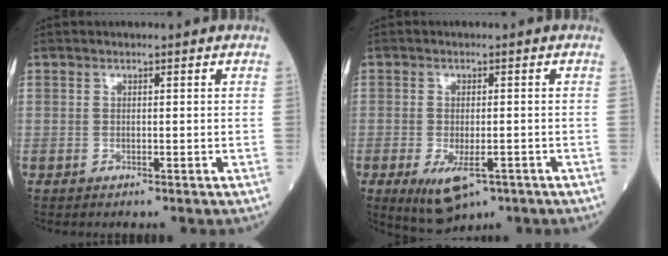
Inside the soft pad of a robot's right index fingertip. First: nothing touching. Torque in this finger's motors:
{"motor_torque": [0.17, -0.17, 0.10, 0.02]}